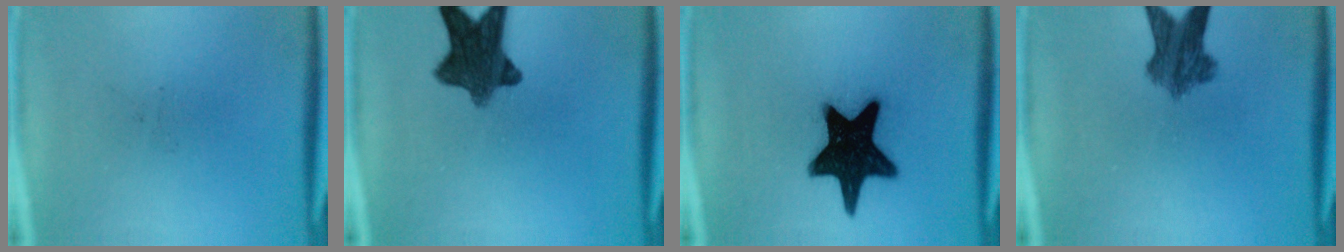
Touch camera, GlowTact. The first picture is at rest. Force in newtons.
{"total": 10.3}
{"total": 18.7}
{"total": 6.7}